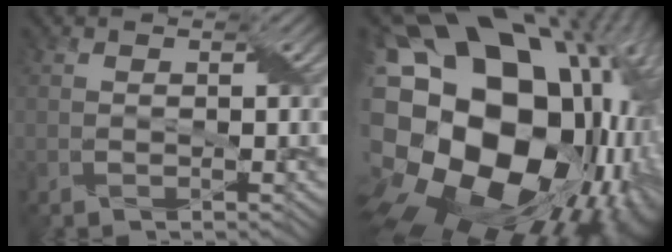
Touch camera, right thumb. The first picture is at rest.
{"total": 24.2, "force": [2.0, 18.2, 15.9], "torque": [-0.307, -0.042, 0.017]}